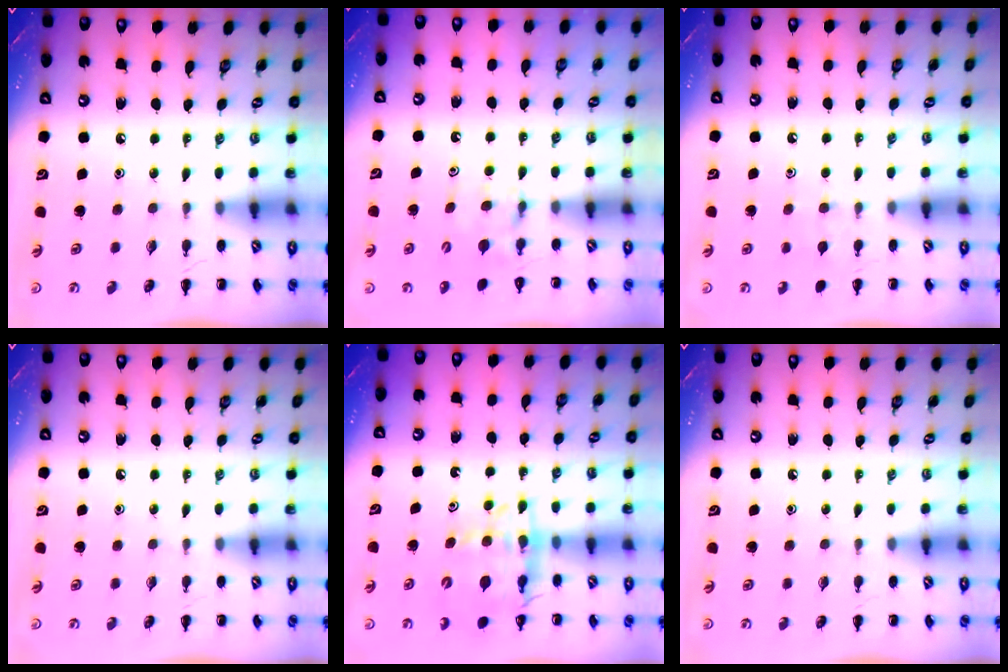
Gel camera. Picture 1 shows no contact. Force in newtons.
{"total": 5.9, "press": 5.7, "slide": 1.6}
{"total": 4.4, "press": 4.1, "slide": 1.6}
{"total": 0.0}
{"total": 13.4, "press": 12.9, "slide": 3.5}
{"total": 0.0}